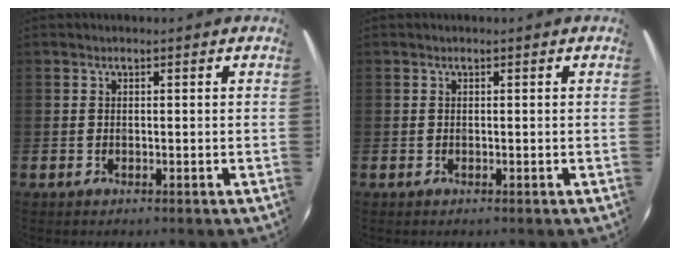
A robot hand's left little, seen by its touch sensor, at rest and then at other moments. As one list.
[{"total": 0.0}]